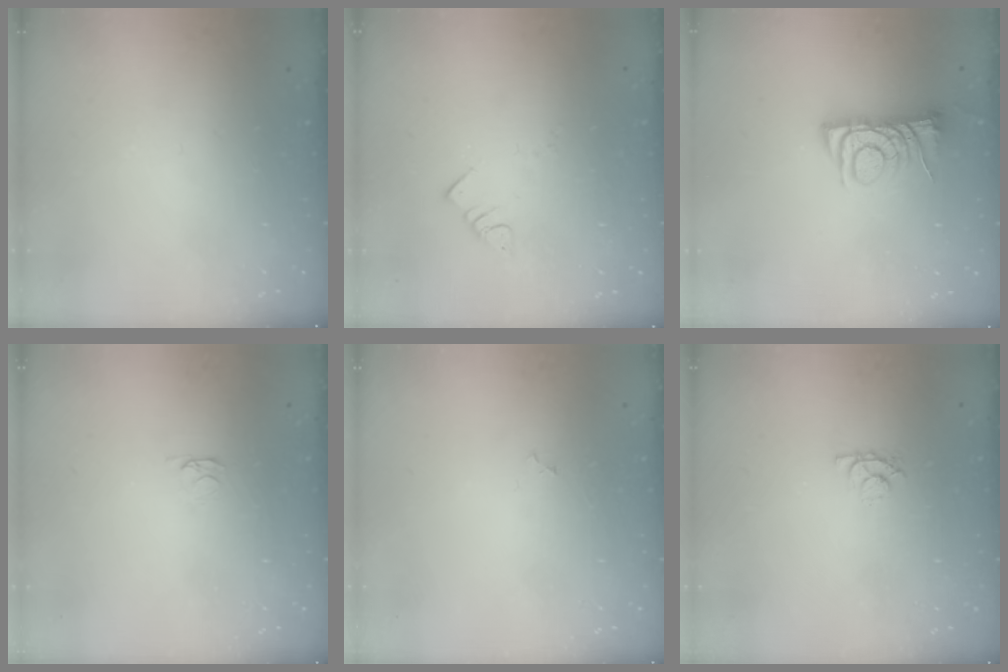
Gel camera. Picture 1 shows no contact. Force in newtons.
{"total": 3.4, "press": 3.4, "slide": 0.3}
{"total": 8.0, "press": 7.9, "slide": 1.1}
{"total": 2.1, "press": 2.0, "slide": 0.3}
{"total": 2.3, "press": 2.3, "slide": 0.2}
{"total": 3.6, "press": 3.6, "slide": 0.4}